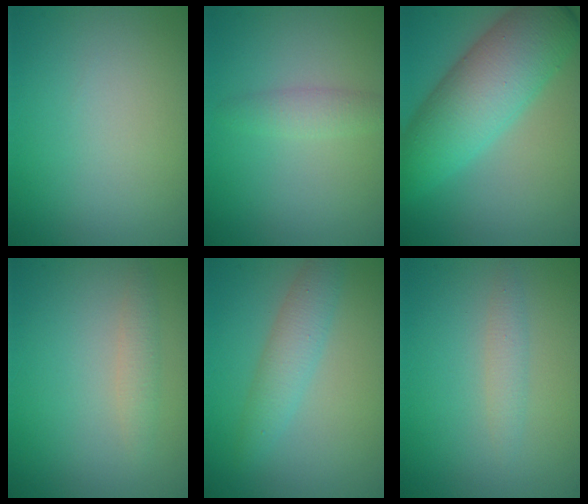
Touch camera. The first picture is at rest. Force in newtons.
{"total": 1.8, "press": 1.8, "slide": 0.1}
{"total": 8.4, "press": 8.4, "slide": 0.1}
{"total": 1.4, "press": 1.4, "slide": 0.1}
{"total": 2.9, "press": 2.9, "slide": 0.1}
{"total": 1.3, "press": 1.3, "slide": 0.1}